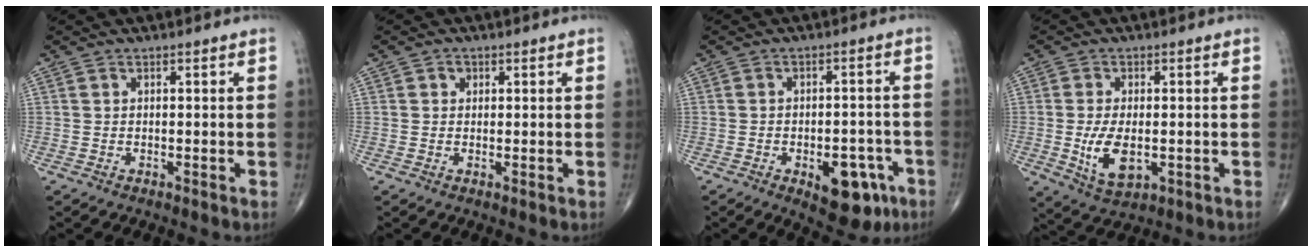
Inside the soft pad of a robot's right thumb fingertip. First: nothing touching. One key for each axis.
{"total": 1.3, "fx": 0.5, "fy": 1.1, "fz": 0.5, "tx": 0.001, "ty": 0.000, "tz": 0.004}
{"total": 10.7, "fx": -4.9, "fy": 5.5, "fz": 7.7, "tx": -0.067, "ty": 0.027, "tz": -0.054}
{"total": 7.8, "fx": -1.2, "fy": 4.1, "fz": 6.5, "tx": -0.115, "ty": -0.010, "tz": -0.012}